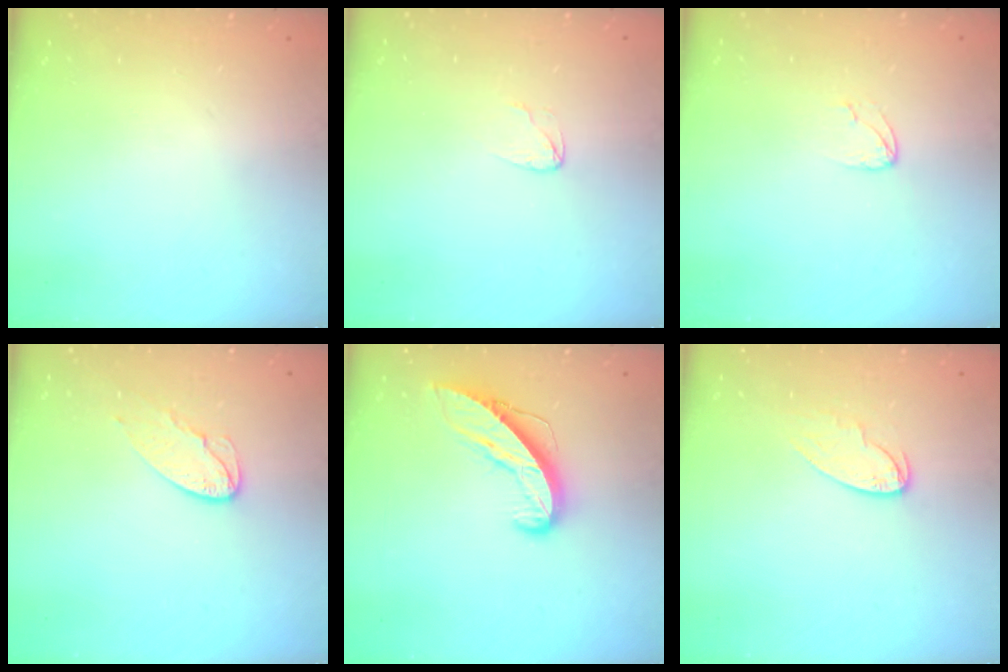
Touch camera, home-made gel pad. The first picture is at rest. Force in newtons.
{"total": 3.4, "press": 3.4, "slide": 0.3}
{"total": 3.7, "press": 3.7, "slide": 0.3}
{"total": 7.6, "press": 7.6, "slide": 0.2}
{"total": 9.5, "press": 9.5, "slide": 0.7}
{"total": 7.0, "press": 7.0, "slide": 0.1}